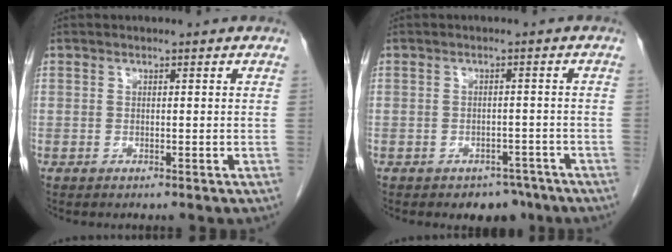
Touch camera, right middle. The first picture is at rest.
{"total": 3.9, "force": [-3.0, 2.3, 1.1], "torque": [-0.008, 0.006, -0.037]}